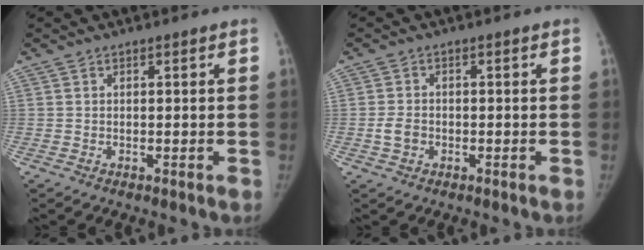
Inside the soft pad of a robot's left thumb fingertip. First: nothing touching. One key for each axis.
{"total": 2.9, "fx": -0.8, "fy": 2.2, "fz": 1.6, "tx": -0.029, "ty": 0.007, "tz": -0.015}